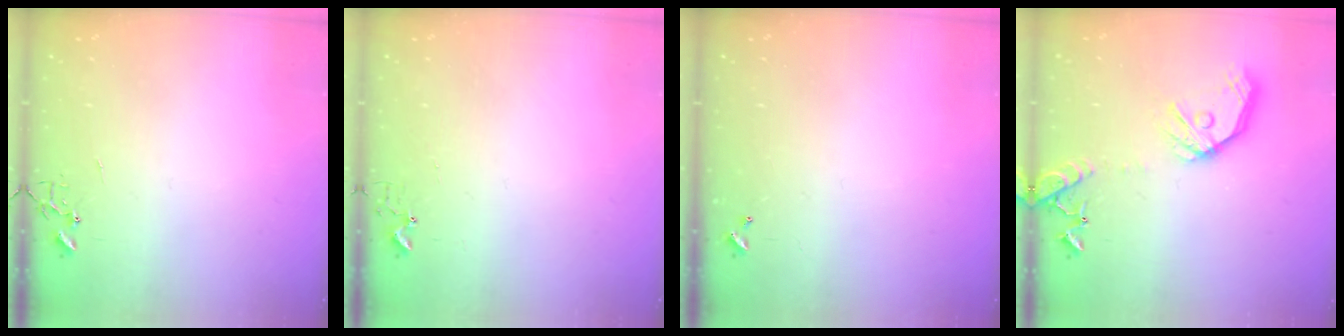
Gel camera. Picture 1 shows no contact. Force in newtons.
{"total": 2.7, "press": 2.7, "slide": 0.3}
{"total": 0.0}
{"total": 16.6, "press": 16.4, "slide": 2.7}